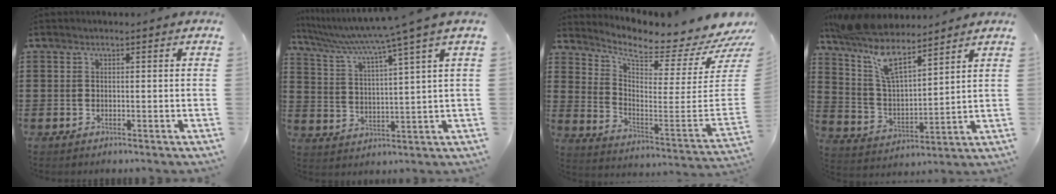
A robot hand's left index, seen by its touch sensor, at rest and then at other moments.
{"total": 6.1, "force": [4.8, -1.6, 3.5], "torque": [-0.089, -0.042, 0.073]}
{"total": 5.8, "force": [4.4, 1.1, 3.5], "torque": [-0.068, -0.064, 0.064]}
{"total": 10.4, "force": [7.9, 2.3, 6.3], "torque": [-0.153, -0.038, 0.139]}